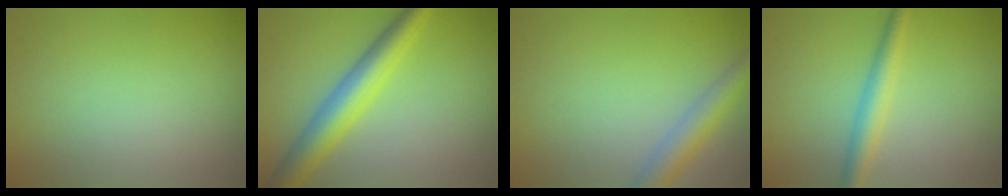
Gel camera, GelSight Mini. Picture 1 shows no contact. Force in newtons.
{"total": 5.1, "press": 5.1, "slide": 0.2}
{"total": 3.3, "press": 3.3, "slide": 0.1}
{"total": 2.9, "press": 2.9, "slide": 0.1}